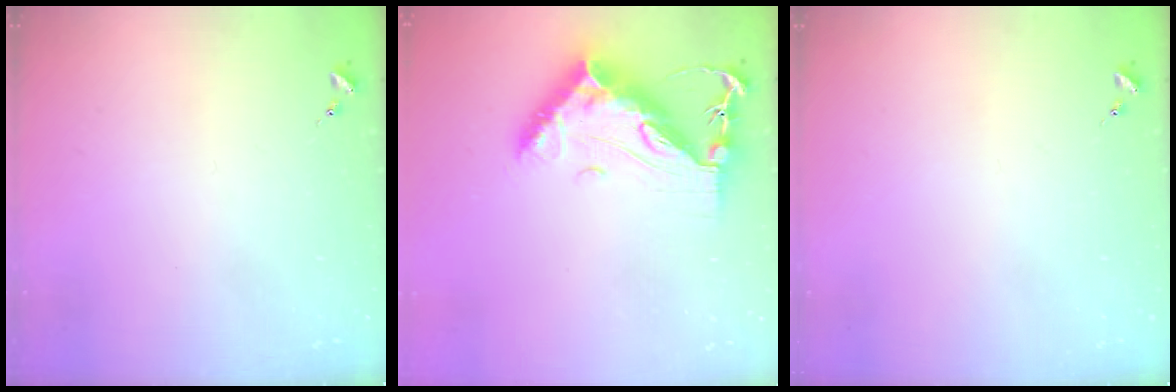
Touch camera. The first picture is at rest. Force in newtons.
{"total": 13.5, "press": 13.4, "slide": 1.3}
{"total": 0.0}